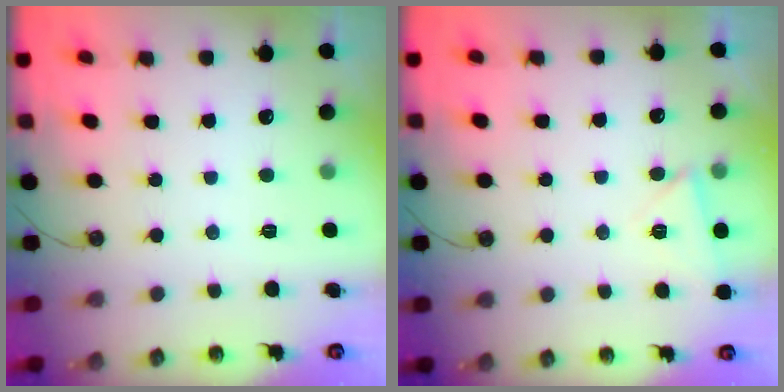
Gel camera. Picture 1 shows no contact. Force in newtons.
{"total": 3.8, "press": 3.7, "slide": 0.9}